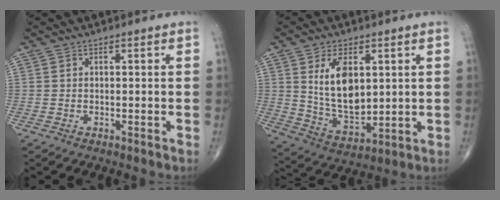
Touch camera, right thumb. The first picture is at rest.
{"total": 12.4, "force": [3.1, 7.1, 9.6], "torque": [-0.147, -0.023, 0.070]}